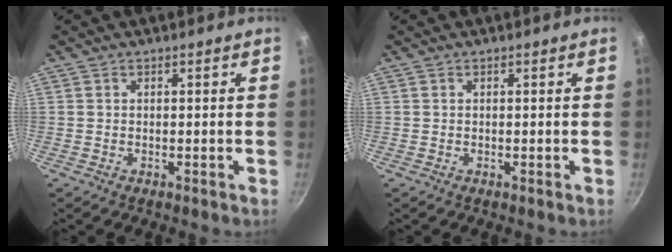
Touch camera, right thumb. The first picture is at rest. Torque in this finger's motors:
{"motor_torque": [0.03, -0.01, 0.11, 0.09, 0.01]}